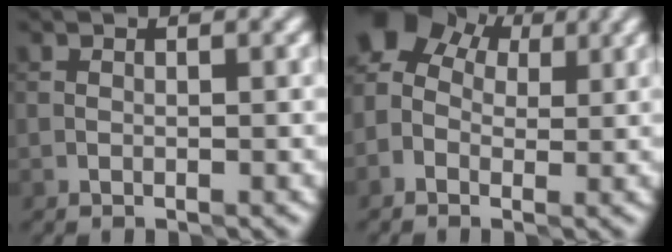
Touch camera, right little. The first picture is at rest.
{"total": 7.5, "force": [1.8, 5.3, 5.0], "torque": [-0.095, 0.036, 0.015]}